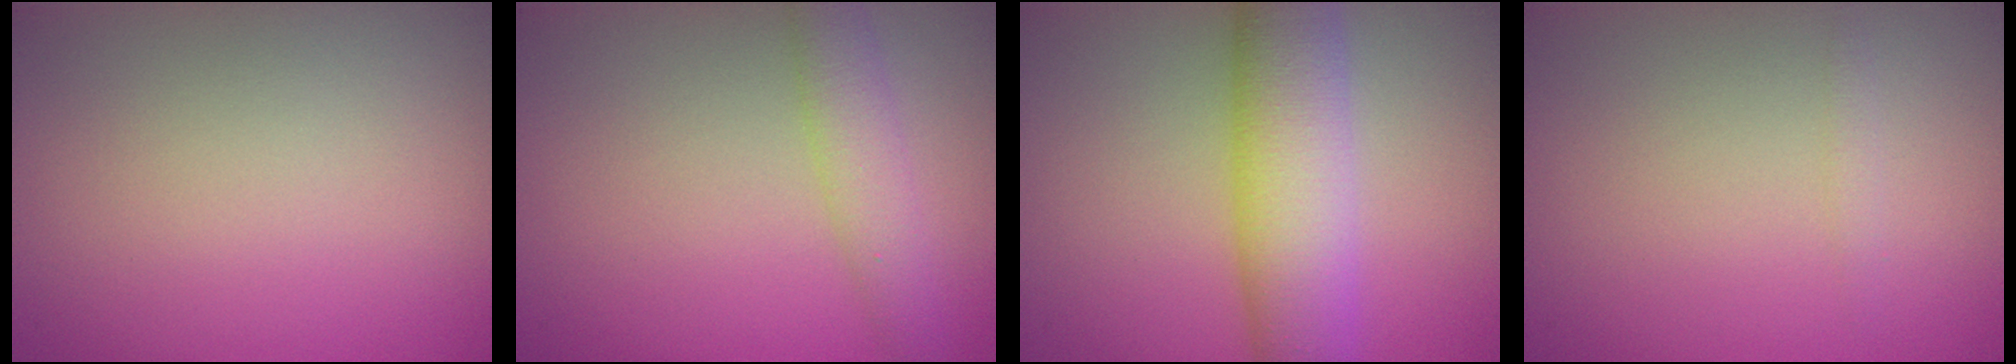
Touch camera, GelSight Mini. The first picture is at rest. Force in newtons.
{"total": 3.2, "press": 3.1, "slide": 0.2}
{"total": 7.8, "press": 7.8, "slide": 0.2}
{"total": 0.8, "press": 0.8, "slide": 0.0}